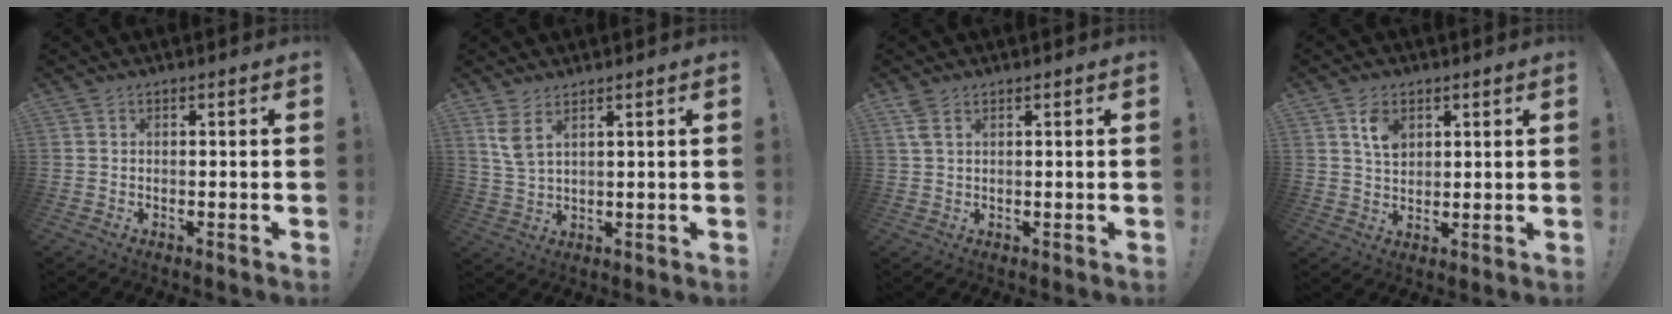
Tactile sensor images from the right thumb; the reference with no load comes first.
{"total": 5.2, "force": [3.3, 1.5, 3.7], "torque": [-0.070, -0.019, 0.060]}
{"total": 3.4, "force": [2.2, 1.2, 2.4], "torque": [-0.042, -0.009, 0.040]}
{"total": 6.5, "force": [3.1, 4.5, 3.5], "torque": [-0.046, -0.011, 0.054]}